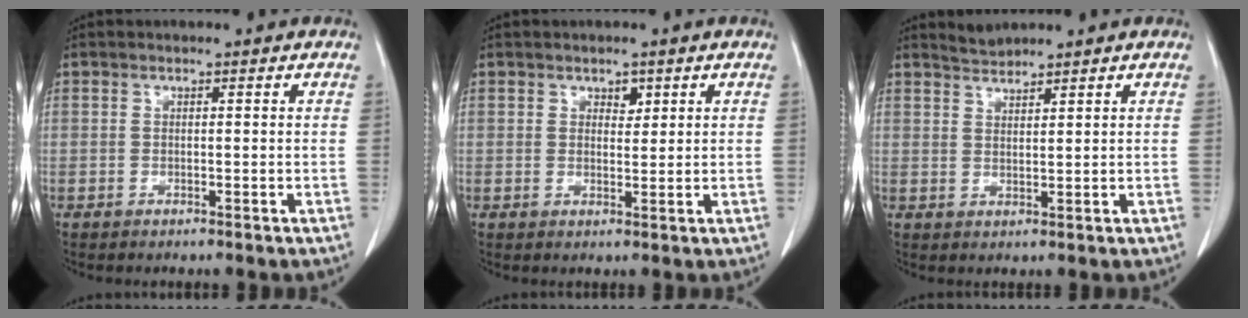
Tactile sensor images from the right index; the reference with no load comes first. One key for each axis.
{"total": 2.3, "fx": 1.1, "fy": 1.5, "fz": 1.3, "tx": -0.020, "ty": 0.003, "tz": 0.021}
{"total": 2.5, "fx": 2.5, "fy": 0.1, "fz": 0.0, "tx": -0.001, "ty": 0.001, "tz": 0.052}